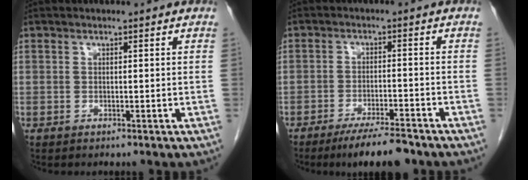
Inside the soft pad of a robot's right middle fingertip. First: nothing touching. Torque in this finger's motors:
{"motor_torque": [0.93, -0.63, 0.23, 0.13]}